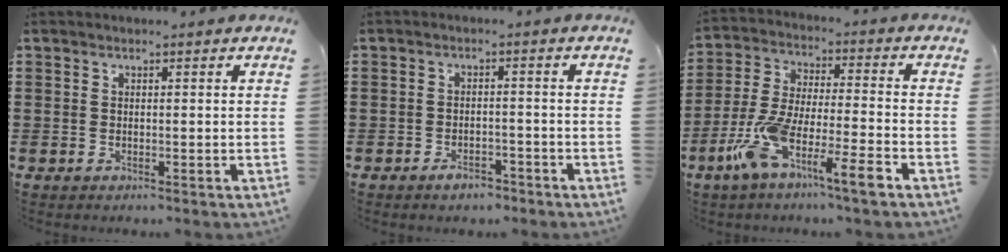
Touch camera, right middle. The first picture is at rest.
{"total": 2.5, "force": [-2.2, 0.8, 0.9], "torque": [-0.020, 0.000, -0.043]}
{"total": 10.4, "force": [-7.0, 1.3, 7.5], "torque": [-0.170, -0.004, -0.139]}